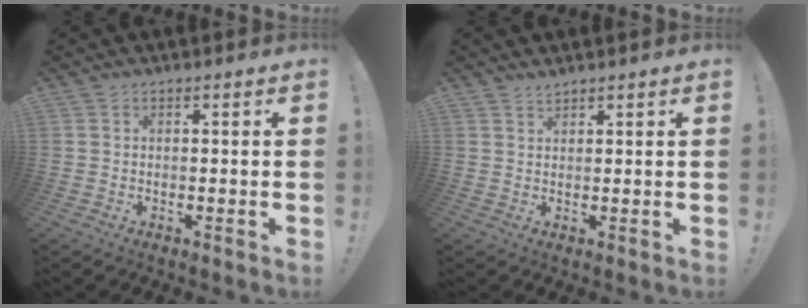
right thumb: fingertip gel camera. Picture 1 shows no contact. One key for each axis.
{"total": 1.8, "fx": 1.7, "fy": 0.5, "fz": 0.3, "tx": 0.000, "ty": -0.010, "tz": 0.031}